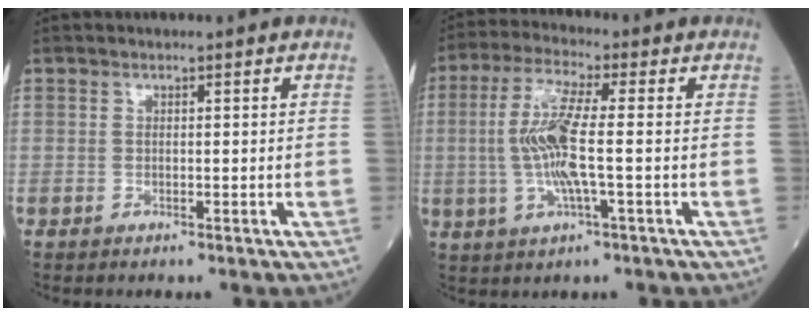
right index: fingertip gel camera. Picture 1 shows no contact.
{"total": 9.4, "force": [-0.5, 0.9, 9.3], "torque": [-0.198, 0.003, -0.017]}